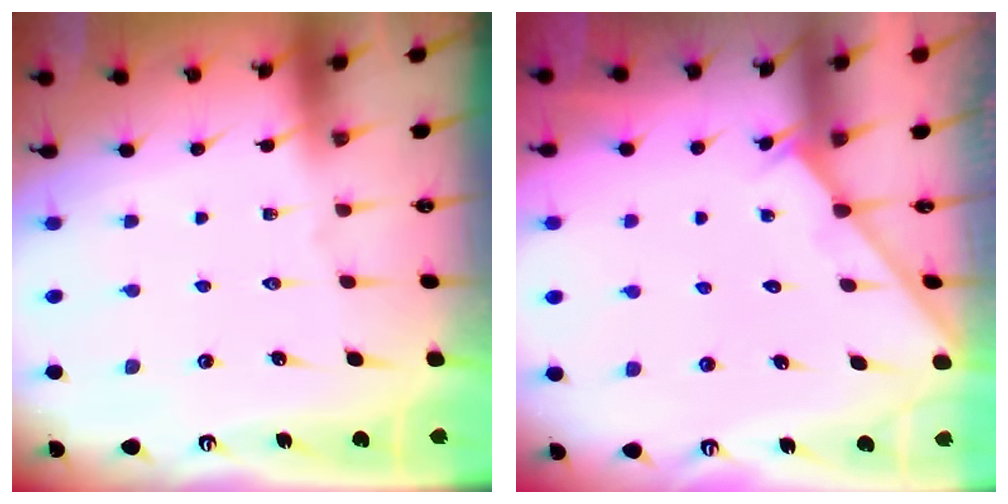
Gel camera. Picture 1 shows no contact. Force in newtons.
{"total": 2.0, "press": 2.0, "slide": 0.2}